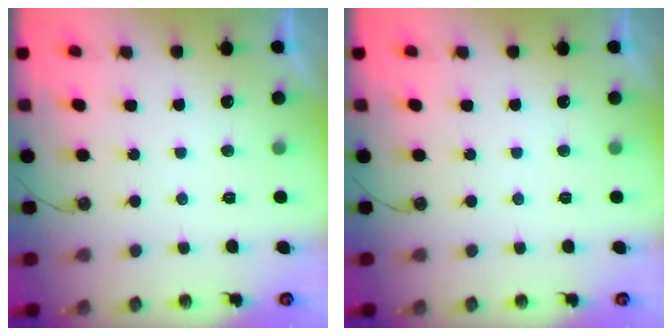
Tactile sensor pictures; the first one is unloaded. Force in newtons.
{"total": 0.0}